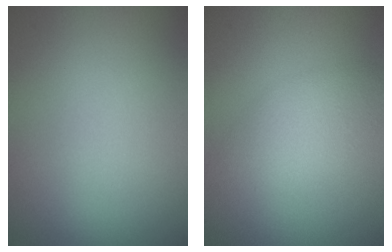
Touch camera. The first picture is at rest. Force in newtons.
{"total": 3.3, "press": 3.3, "slide": 0.1}